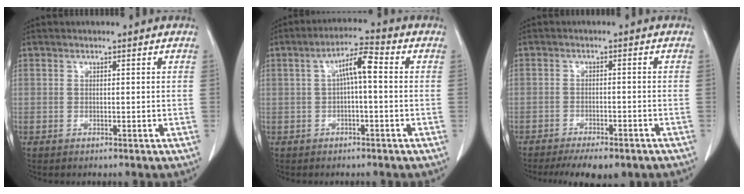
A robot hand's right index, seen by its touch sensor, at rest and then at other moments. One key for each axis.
{"total": 5.4, "fx": 0.5, "fy": 1.0, "fz": 5.3, "tx": -0.092, "ty": 0.022, "tz": 0.007}
{"total": 8.1, "fx": -6.3, "fy": 2.5, "fz": 4.4, "tx": -0.055, "ty": -0.006, "tz": -0.088}